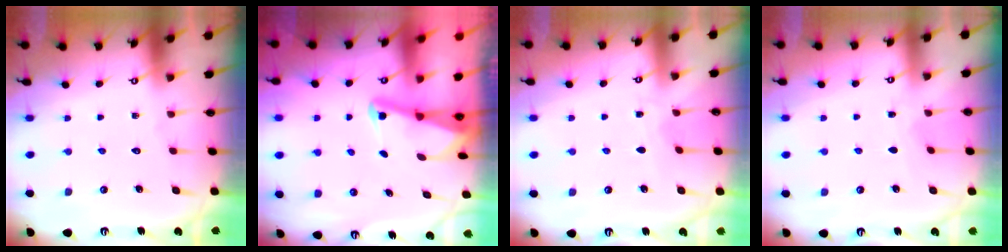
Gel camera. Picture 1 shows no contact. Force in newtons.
{"total": 2.3, "press": 2.2, "slide": 0.4}
{"total": 3.7, "press": 3.7, "slide": 0.5}
{"total": 2.7, "press": 2.6, "slide": 0.4}